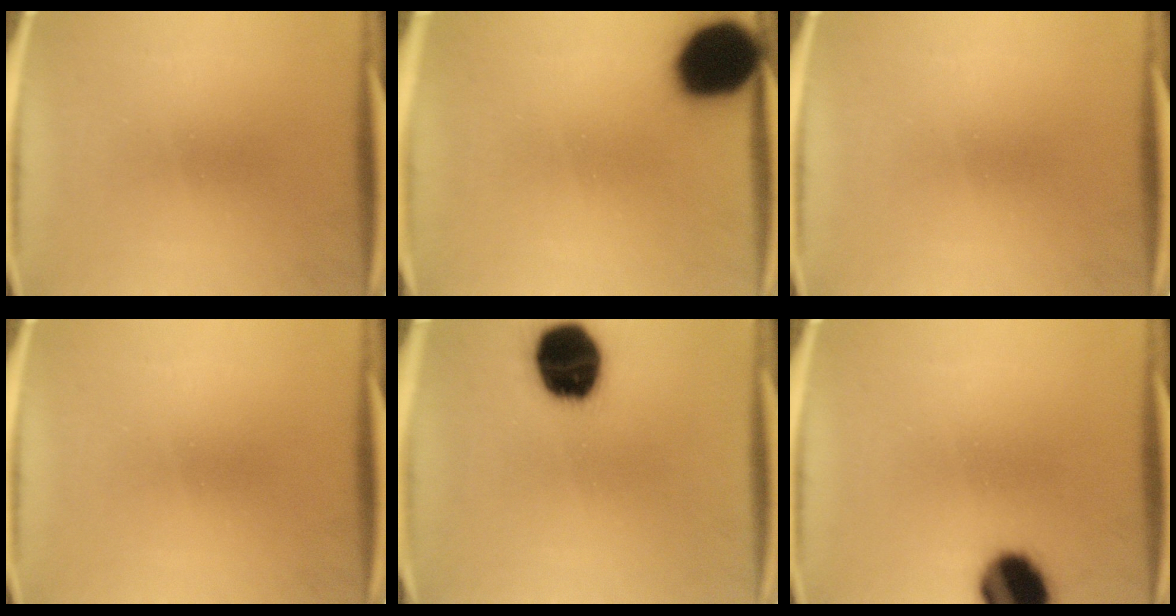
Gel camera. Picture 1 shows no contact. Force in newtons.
{"total": 18.7}
{"total": 0.0}
{"total": 0.0}
{"total": 18.2}
{"total": 14.3}